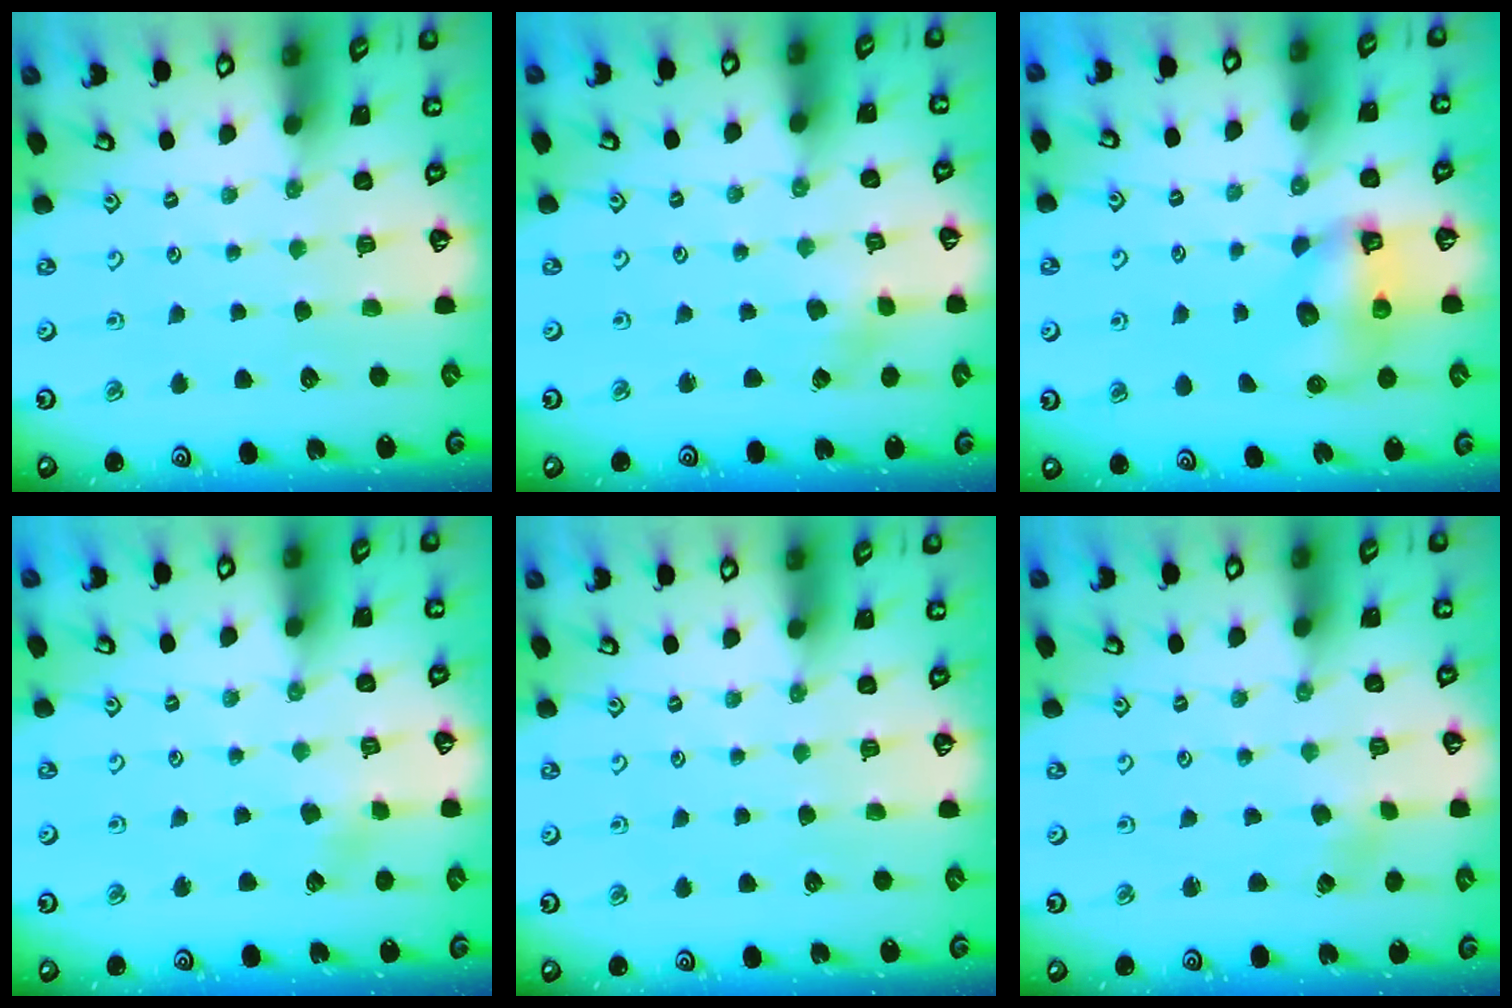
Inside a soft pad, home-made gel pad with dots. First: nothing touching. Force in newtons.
{"total": 0.8, "press": 0.8, "slide": 0.2}
{"total": 8.5, "press": 8.4, "slide": 0.7}
{"total": 2.3, "press": 2.3, "slide": 0.4}
{"total": 0.0}
{"total": 2.2, "press": 2.2, "slide": 0.2}